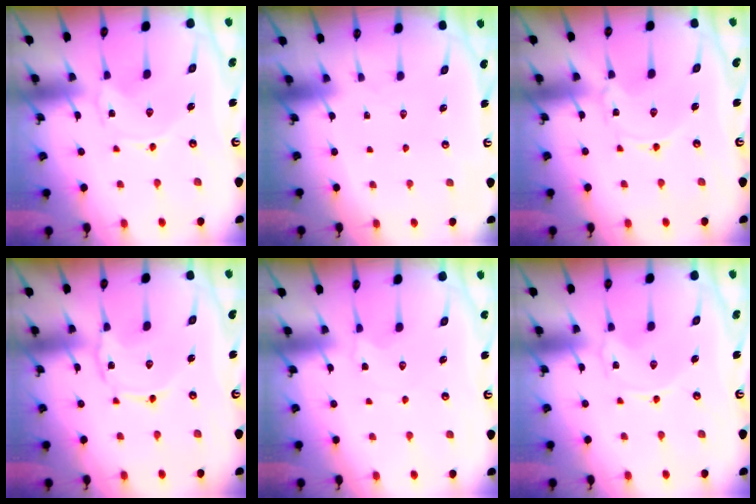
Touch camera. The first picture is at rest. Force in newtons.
{"total": 1.6, "press": 1.6, "slide": 0.1}
{"total": 0.9, "press": 0.9, "slide": 0.1}
{"total": 2.0, "press": 2.0, "slide": 0.2}
{"total": 2.2, "press": 2.1, "slide": 0.7}
{"total": 0.0}